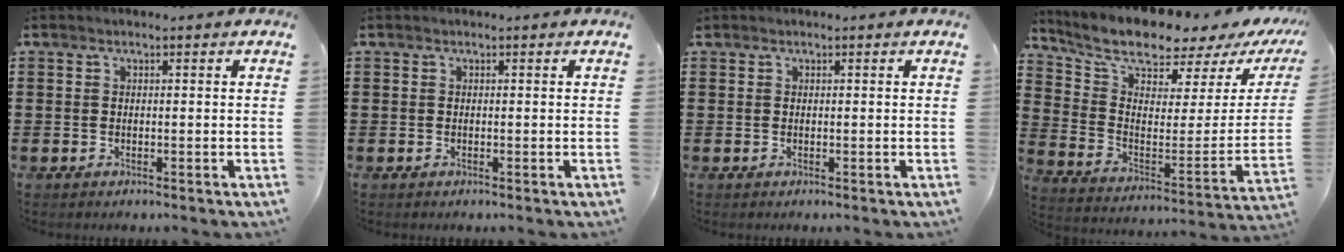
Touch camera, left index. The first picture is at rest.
{"total": 0.0}
{"total": 0.0}
{"total": 7.5, "force": [6.8, 1.5, 2.8], "torque": [-0.078, -0.067, 0.111]}